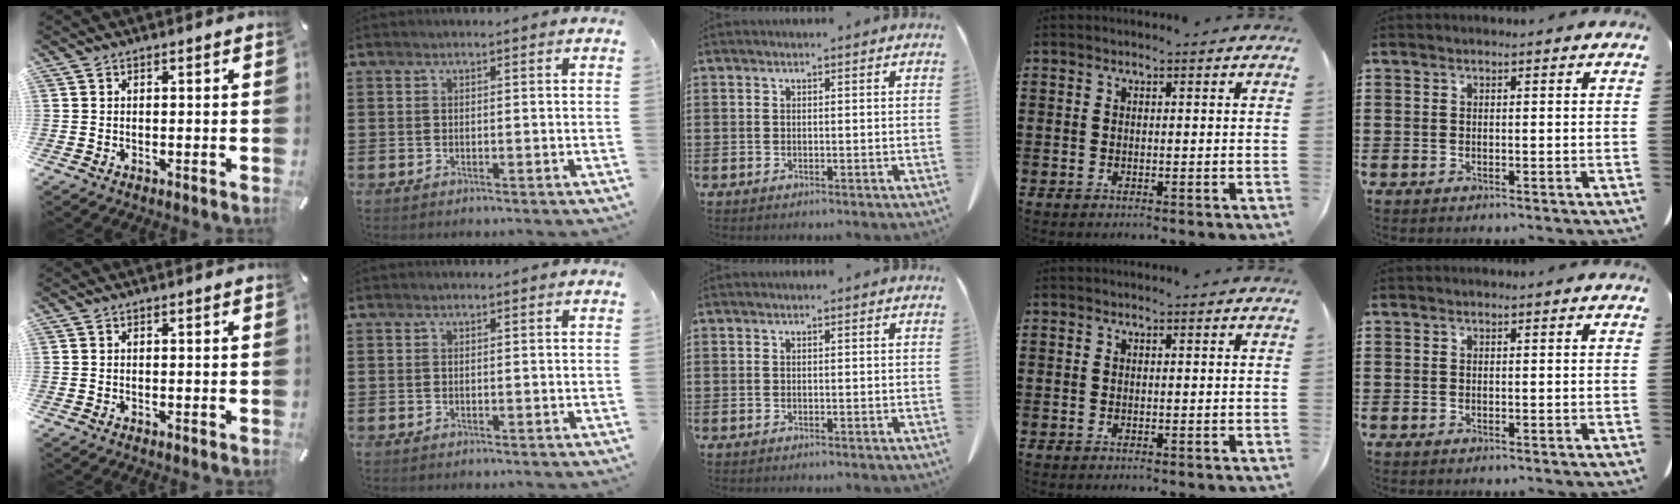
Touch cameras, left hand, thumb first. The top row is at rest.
{}